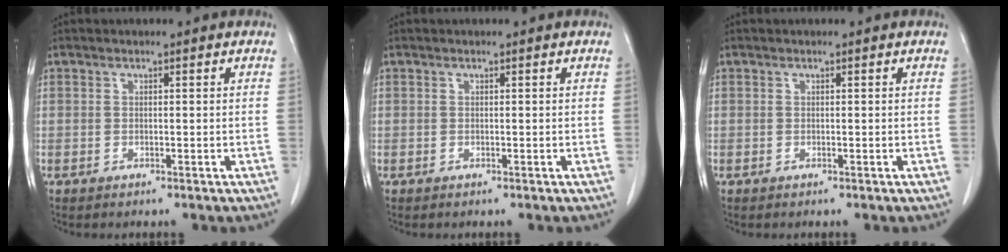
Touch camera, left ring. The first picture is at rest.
{"total": 0.0}
{"total": 0.0}